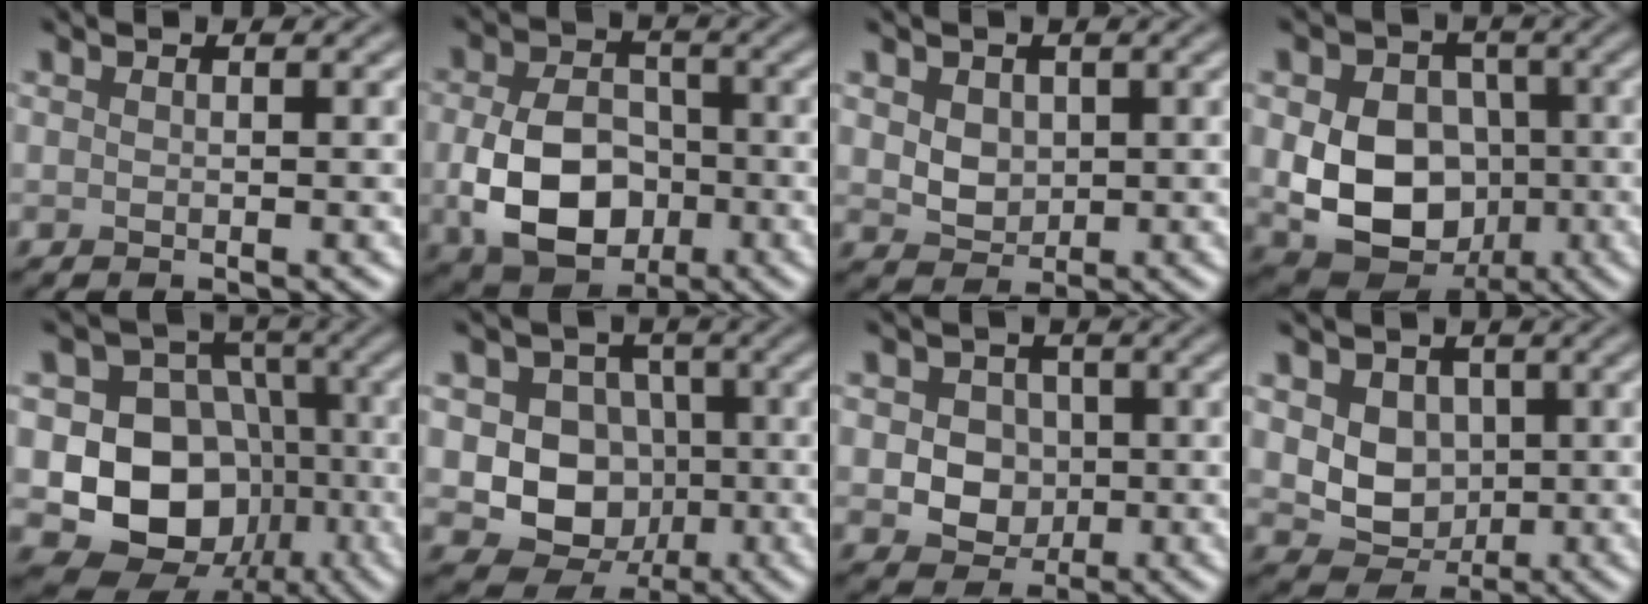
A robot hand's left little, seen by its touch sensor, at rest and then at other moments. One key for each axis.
{"total": 7.9, "fx": -1.7, "fy": 5.7, "fz": 5.2, "tx": -0.107, "ty": -0.011, "tz": -0.032}
{"total": 3.3, "fx": 1.1, "fy": 2.6, "fz": 1.8, "tx": -0.043, "ty": 0.008, "tz": 0.024}
{"total": 9.7, "fx": -1.1, "fy": 7.6, "fz": 5.9, "tx": -0.087, "ty": -0.014, "tz": -0.028}
{"total": 10.3, "fx": -1.9, "fy": 8.9, "fz": 4.8, "tx": -0.069, "ty": -0.010, "tz": -0.054}
{"total": 7.4, "fx": -0.2, "fy": 6.8, "fz": 3.0, "tx": -0.035, "ty": 0.004, "tz": -0.020}
{"total": 3.9, "fx": -0.1, "fy": 3.3, "fz": 2.0, "tx": -0.022, "ty": -0.001, "tz": -0.008}
{"total": 4.7, "fx": 0.9, "fy": 3.9, "fz": 2.4, "tx": -0.046, "ty": -0.006, "tz": 0.017}